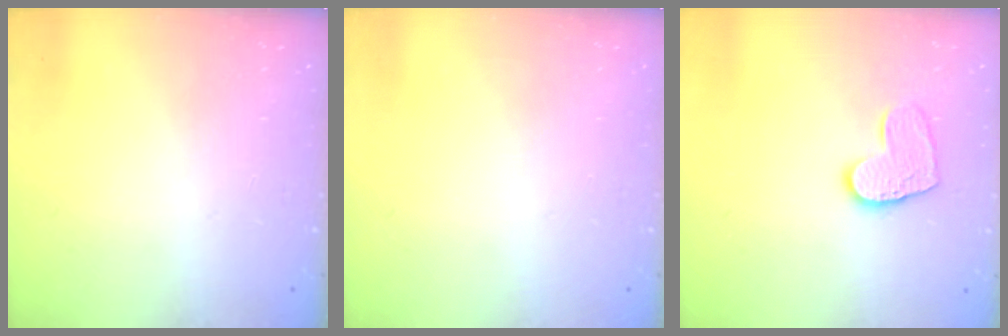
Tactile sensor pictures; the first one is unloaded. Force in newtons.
{"total": 0.0}
{"total": 9.1, "press": 9.1, "slide": 0.2}